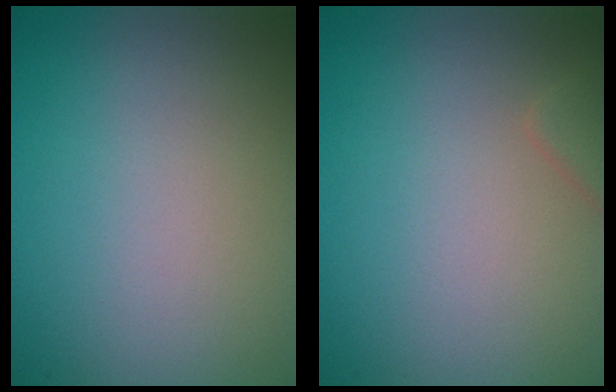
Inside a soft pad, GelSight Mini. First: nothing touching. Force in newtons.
{"total": 1.2, "press": 1.2, "slide": 0.0}